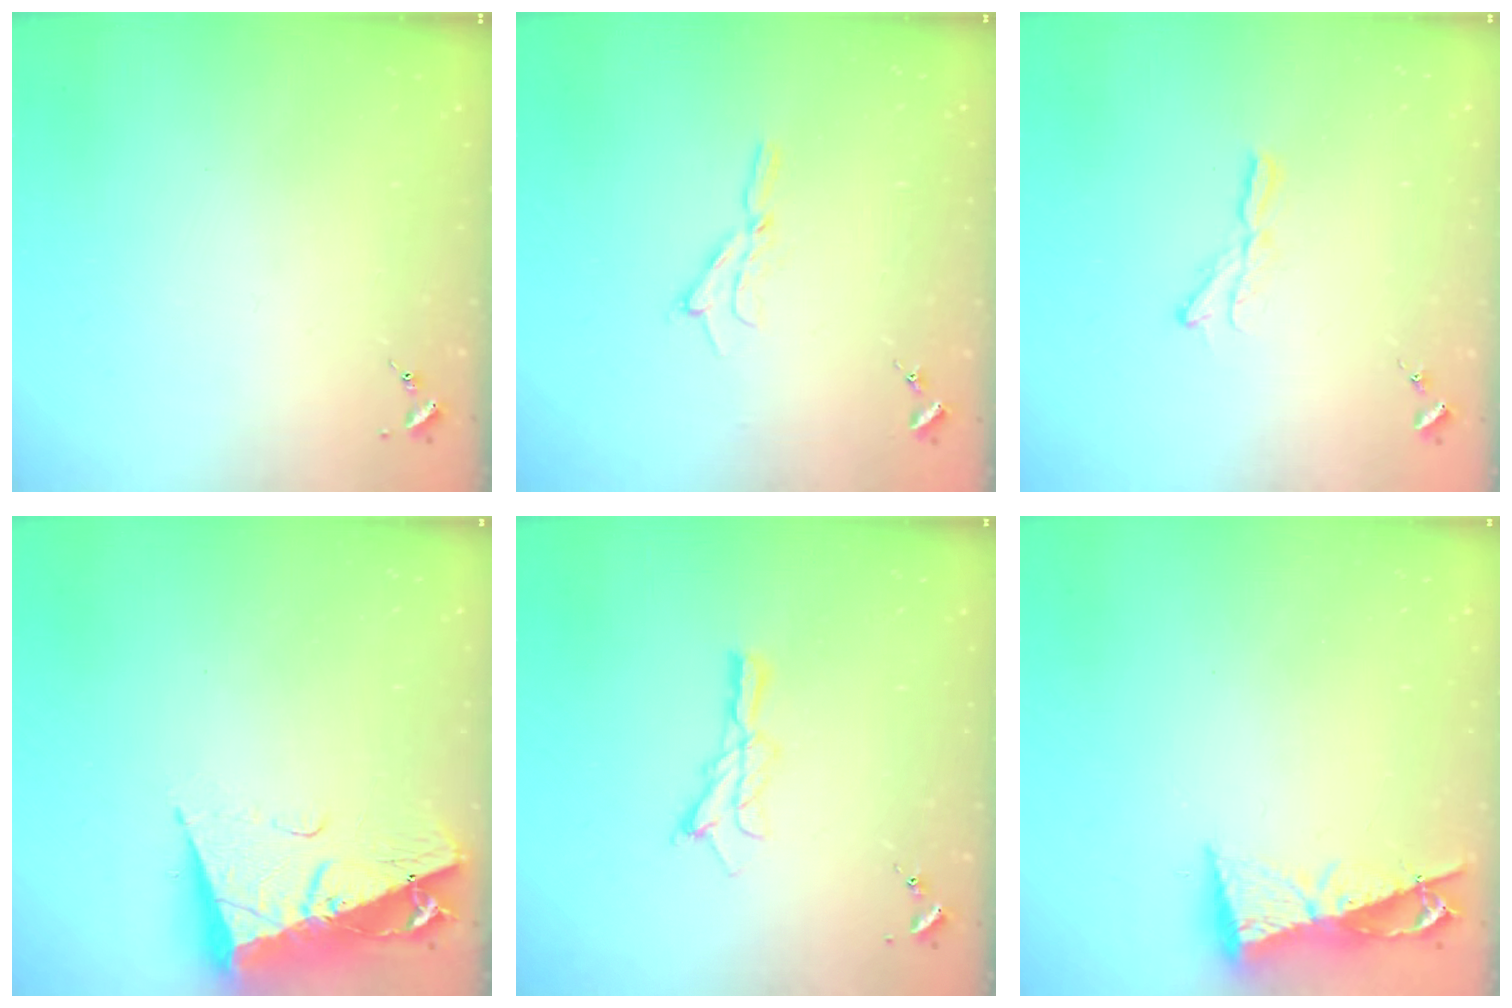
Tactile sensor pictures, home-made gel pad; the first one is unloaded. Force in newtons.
{"total": 6.5, "press": 6.5, "slide": 0.7}
{"total": 6.3, "press": 6.3, "slide": 0.3}
{"total": 12.5, "press": 12.4, "slide": 1.3}
{"total": 9.5, "press": 9.5, "slide": 0.4}
{"total": 8.7, "press": 8.6, "slide": 1.0}